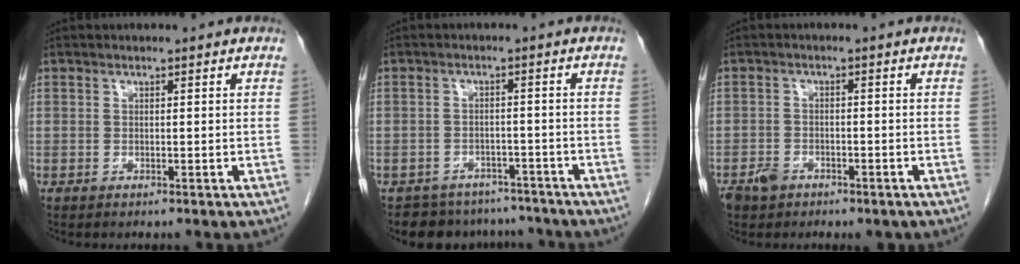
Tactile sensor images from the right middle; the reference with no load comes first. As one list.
[{"total": 8.3, "force": [-7.3, 4.0, 0.4], "torque": [0.004, 0.018, -0.090]}, {"total": 3.3, "force": [-2.2, 2.2, 1.2], "torque": [-0.024, 0.002, -0.031]}]